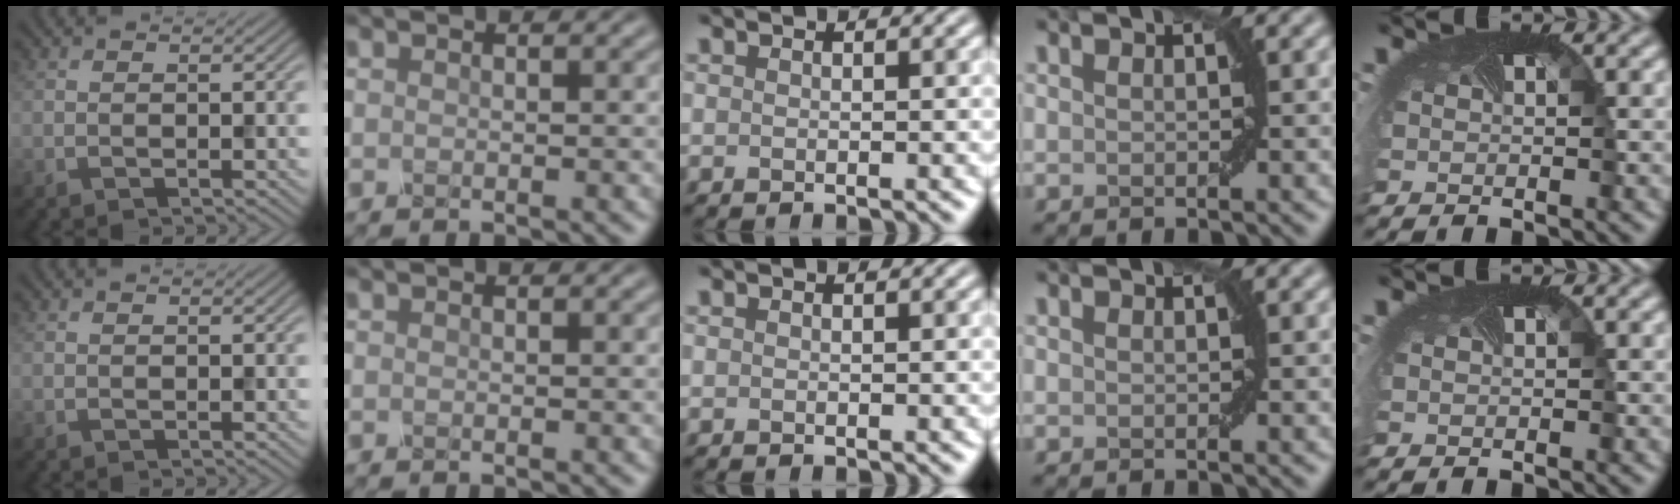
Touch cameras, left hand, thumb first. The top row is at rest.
{}